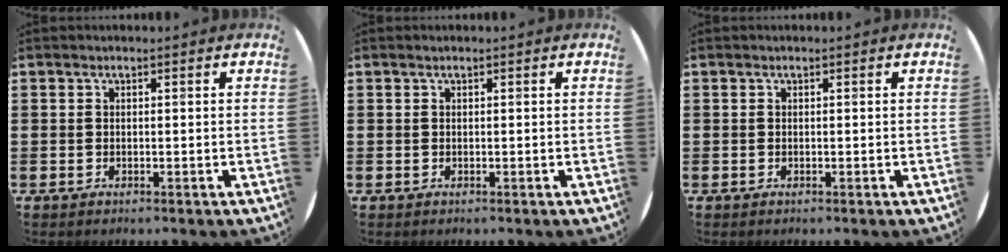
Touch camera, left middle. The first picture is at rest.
{"total": 0.0}
{"total": 0.0}